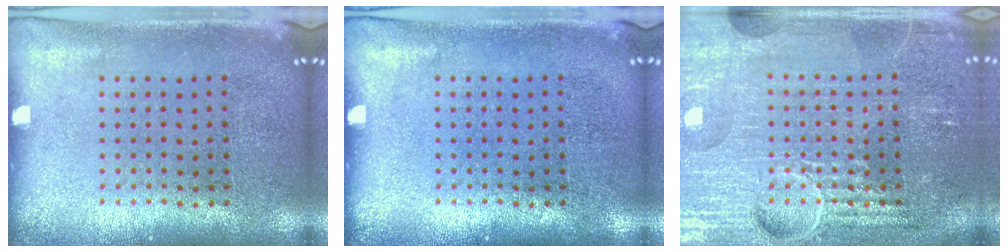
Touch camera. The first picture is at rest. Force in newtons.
{"total": 0.0}
{"total": 7.2, "press": 7.2, "slide": 0.8}